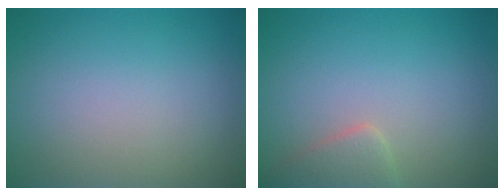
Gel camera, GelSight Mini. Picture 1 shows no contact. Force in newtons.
{"total": 2.3, "press": 2.3, "slide": 0.1}